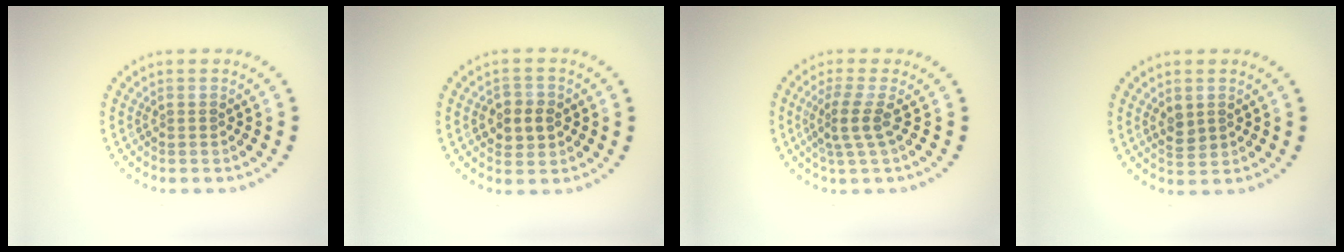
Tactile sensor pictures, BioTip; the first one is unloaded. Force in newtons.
{"total": 2.6, "press": 2.6, "slide": 0.4}
{"total": 2.7, "press": 1.9, "slide": 1.9}
{"total": 1.6, "press": 1.6, "slide": 0.3}